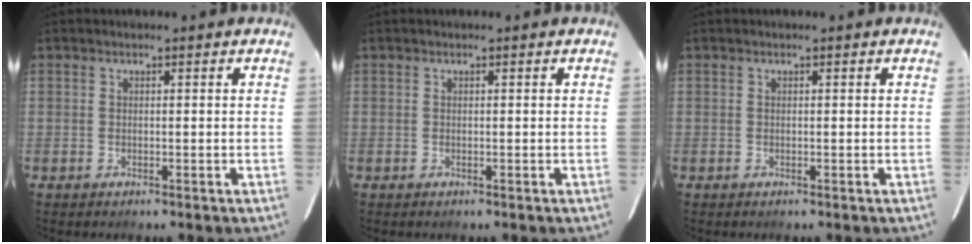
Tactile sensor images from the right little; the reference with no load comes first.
{"total": 0.0}
{"total": 0.0}